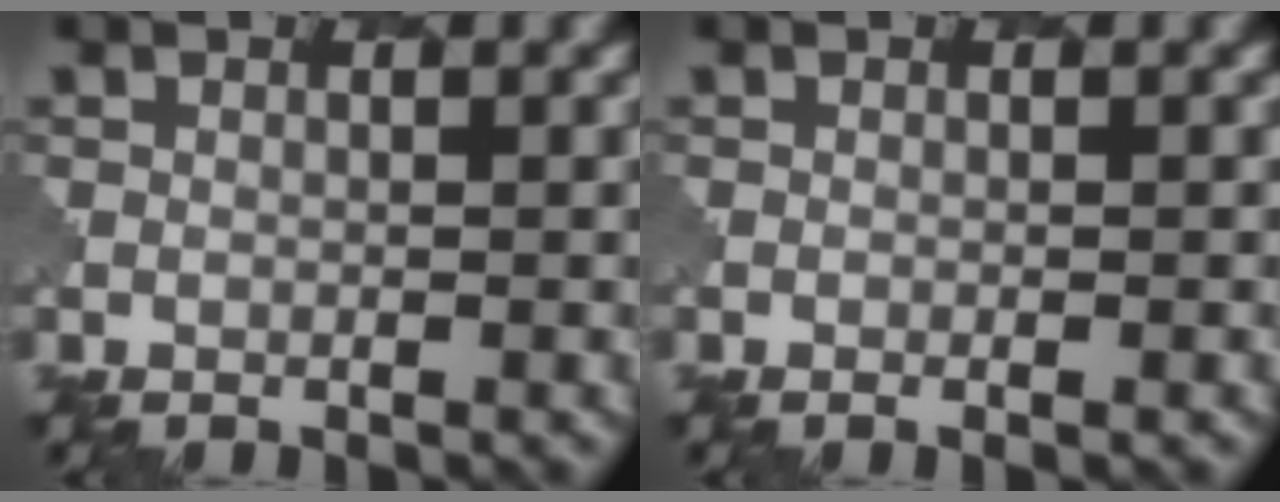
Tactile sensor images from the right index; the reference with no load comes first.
{"total": 0.6, "force": [-0.2, 0.1, 0.6], "torque": [-0.005, -0.002, -0.003]}